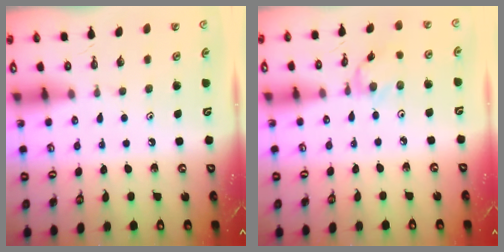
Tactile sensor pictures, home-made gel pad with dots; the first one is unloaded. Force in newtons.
{"total": 2.0, "press": 2.0, "slide": 0.3}